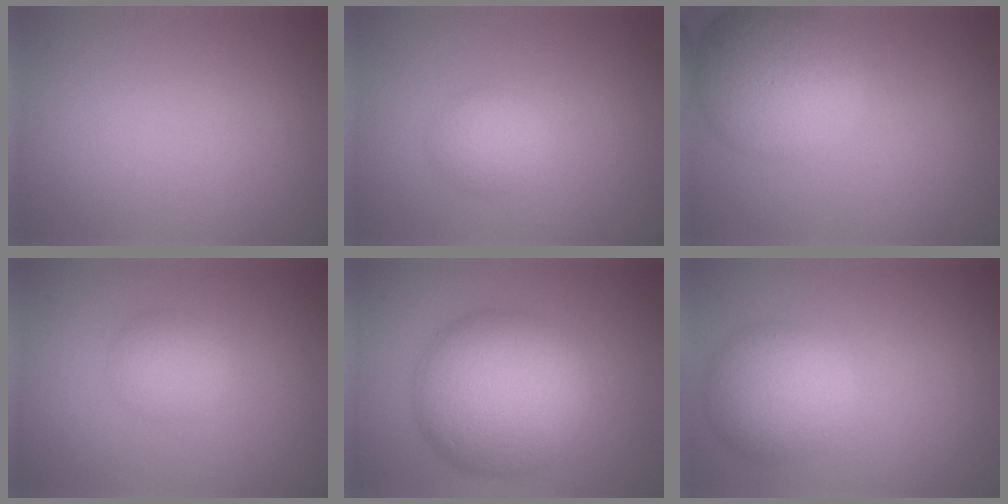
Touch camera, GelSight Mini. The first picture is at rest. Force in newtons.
{"total": 2.3, "press": 2.3, "slide": 0.1}
{"total": 8.4, "press": 8.4, "slide": 0.2}
{"total": 2.5, "press": 2.5, "slide": 0.1}
{"total": 11.3, "press": 11.3, "slide": 0.5}
{"total": 5.5, "press": 5.5, "slide": 0.3}